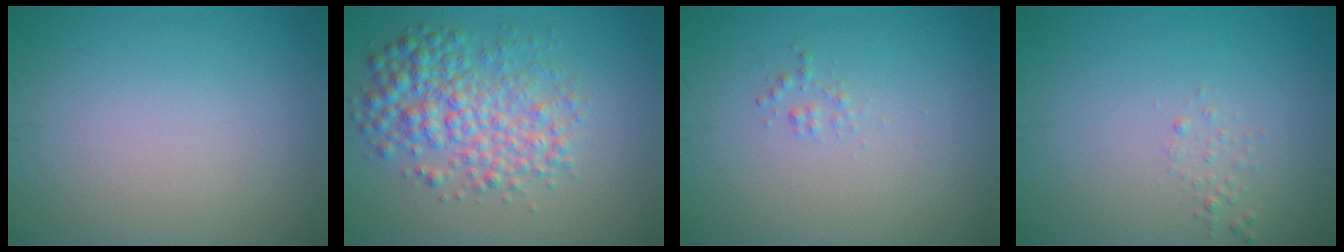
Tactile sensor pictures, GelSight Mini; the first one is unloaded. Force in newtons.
{"total": 5.5, "press": 5.5, "slide": 0.1}
{"total": 0.7, "press": 0.7, "slide": 0.0}
{"total": 0.8, "press": 0.8, "slide": 0.1}